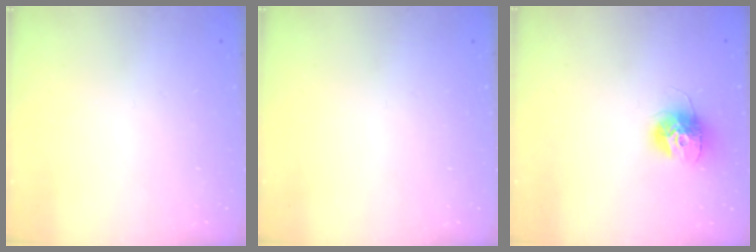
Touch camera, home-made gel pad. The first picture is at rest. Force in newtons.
{"total": 0.0}
{"total": 12.3, "press": 12.3, "slide": 1.0}